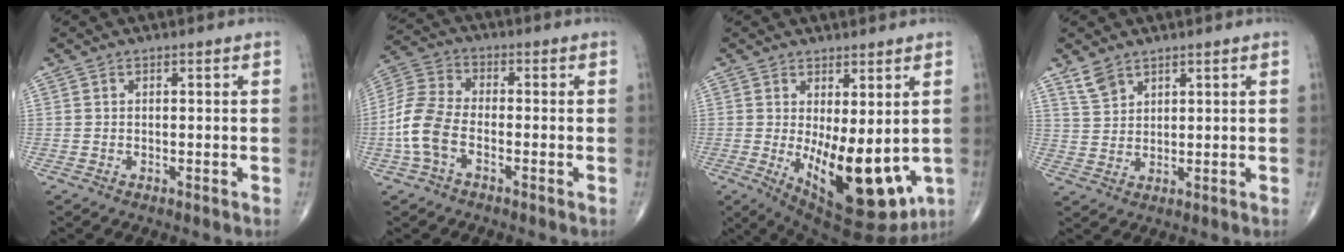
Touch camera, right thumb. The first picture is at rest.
{"total": 9.0, "force": [-2.8, 5.1, 6.9], "torque": [-0.156, 0.023, -0.065]}
{"total": 15.5, "force": [-1.7, 6.4, 14.0], "torque": [-0.203, -0.036, -0.002]}
{"total": 3.8, "force": [3.0, 1.9, 1.3], "torque": [-0.017, -0.013, 0.066]}